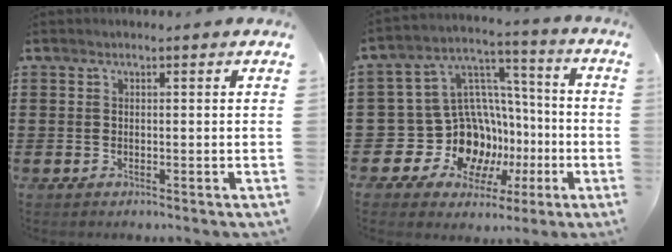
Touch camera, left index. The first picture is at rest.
{"total": 13.2, "force": [-2.7, 12.2, 4.3], "torque": [-0.124, -0.013, -0.018]}